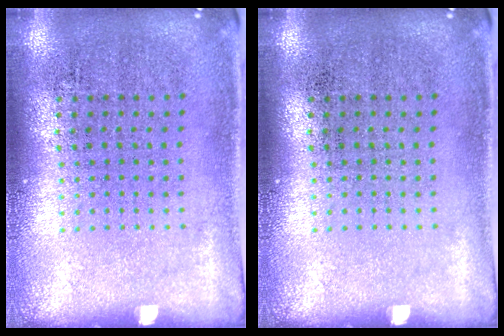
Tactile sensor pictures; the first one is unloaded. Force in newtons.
{"total": 0.0}